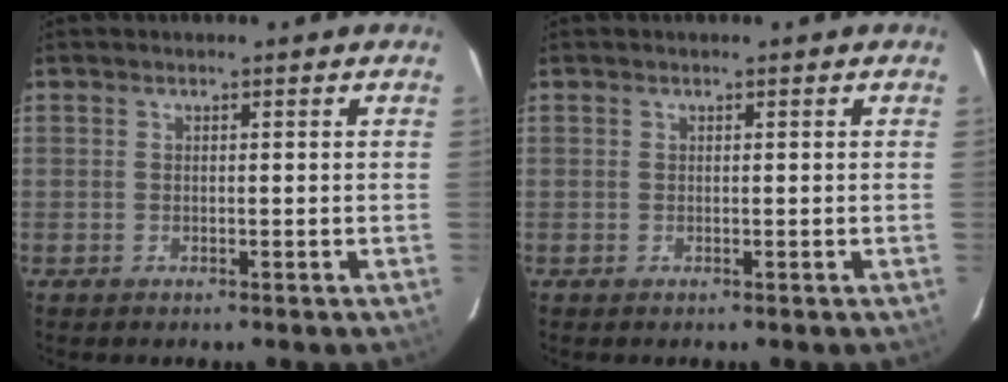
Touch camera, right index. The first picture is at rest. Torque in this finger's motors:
{"motor_torque": [0.49, 0.26, 0.14, 0.03]}